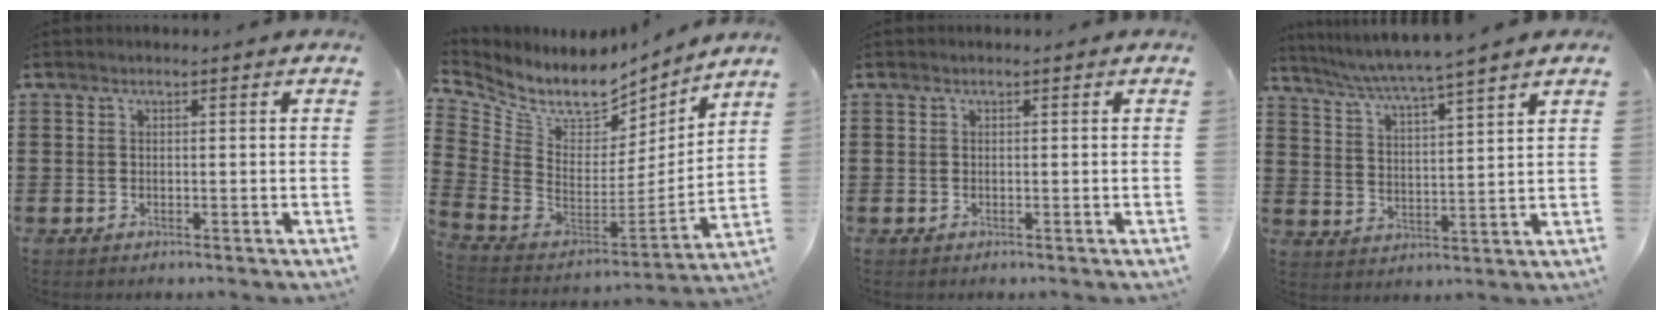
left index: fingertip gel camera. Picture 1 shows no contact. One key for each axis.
{"total": 8.5, "fx": 6.6, "fy": 3.9, "fz": 3.7, "tx": -0.093, "ty": -0.060, "tz": 0.114}
{"total": 0.0}
{"total": 4.6, "fx": 4.2, "fy": -0.9, "fz": 1.6, "tx": -0.050, "ty": -0.030, "tz": 0.068}